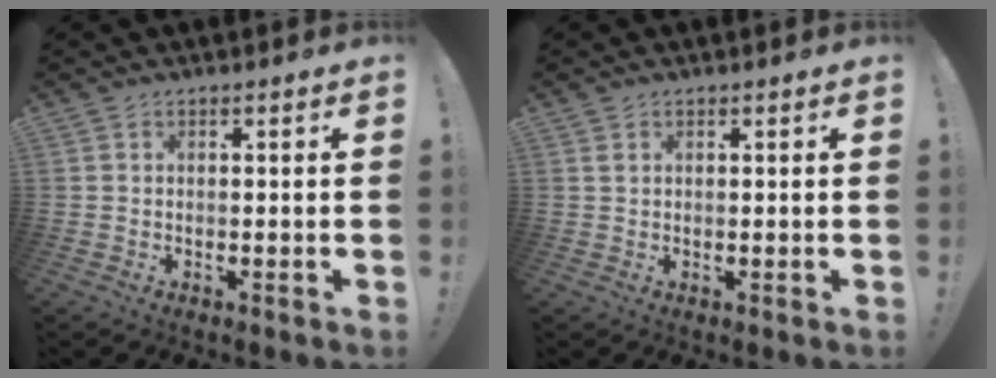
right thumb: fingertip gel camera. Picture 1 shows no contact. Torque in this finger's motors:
{"motor_torque": [-0.21, -0.04, 0.08, 0.06, -0.12]}